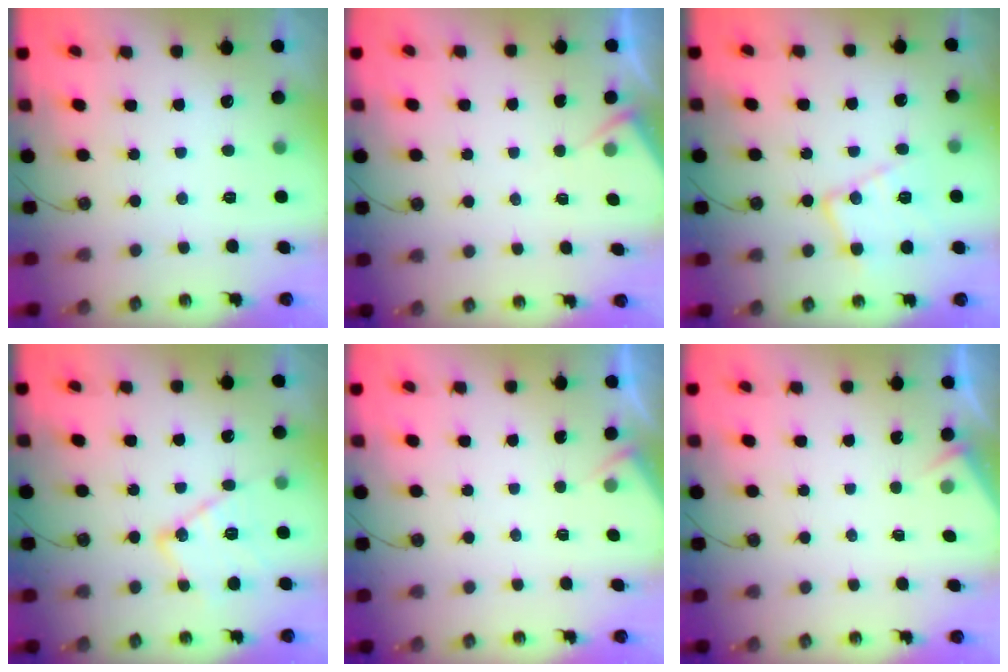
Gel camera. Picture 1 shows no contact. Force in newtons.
{"total": 5.1, "press": 5.1, "slide": 0.5}
{"total": 13.0, "press": 12.9, "slide": 1.3}
{"total": 14.0, "press": 13.9, "slide": 1.1}
{"total": 3.6, "press": 3.6, "slide": 0.4}
{"total": 2.9, "press": 2.9, "slide": 0.4}